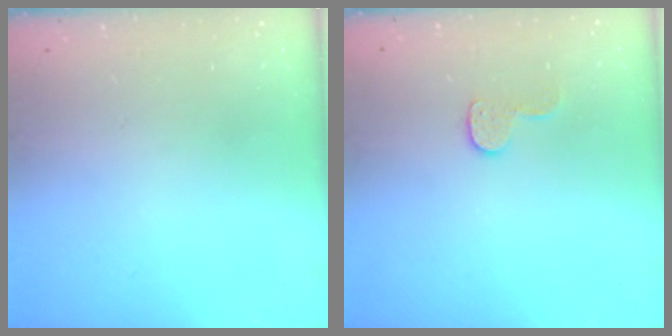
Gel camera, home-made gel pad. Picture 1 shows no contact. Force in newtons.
{"total": 6.1, "press": 6.1, "slide": 0.2}